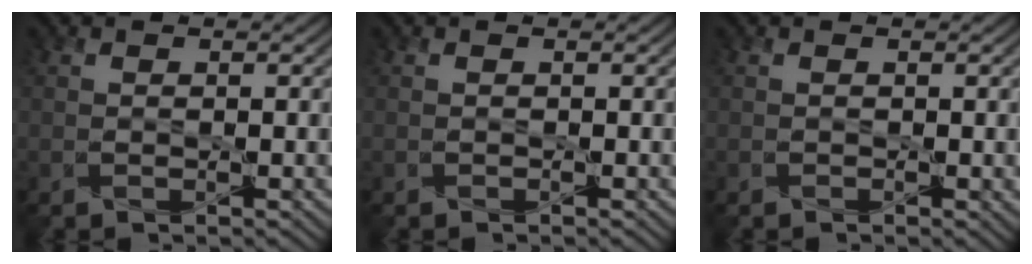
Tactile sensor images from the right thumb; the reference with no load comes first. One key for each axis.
{"total": 0.0}
{"total": 0.0}